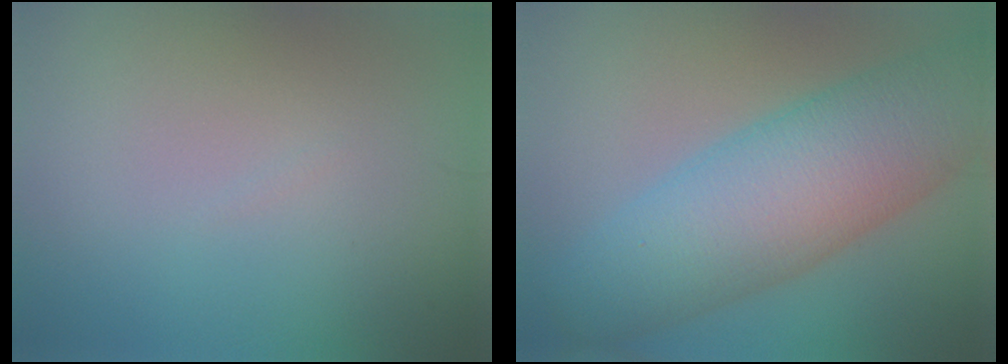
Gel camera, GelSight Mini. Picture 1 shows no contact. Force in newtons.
{"total": 10.4, "press": 10.4, "slide": 0.2}